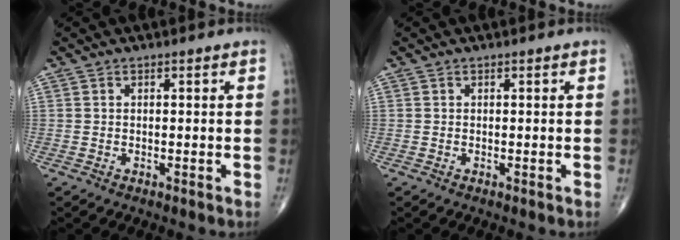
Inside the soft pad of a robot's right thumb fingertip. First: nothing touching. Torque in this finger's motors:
{"motor_torque": [0.27, 0.03, -0.11, -0.04, 0.02]}